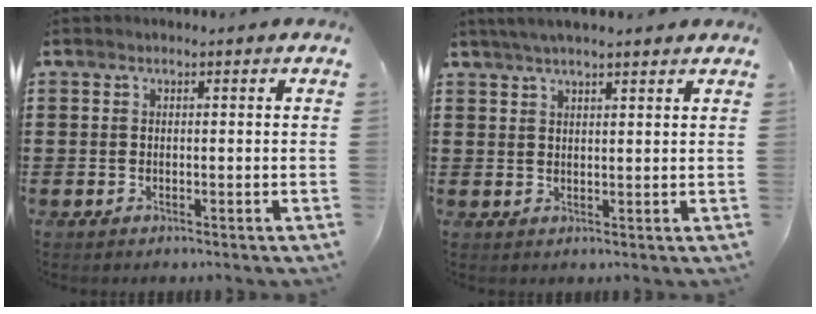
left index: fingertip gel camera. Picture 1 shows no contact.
{"total": 3.3, "force": [2.8, 0.3, 1.8], "torque": [-0.040, 0.004, 0.051]}